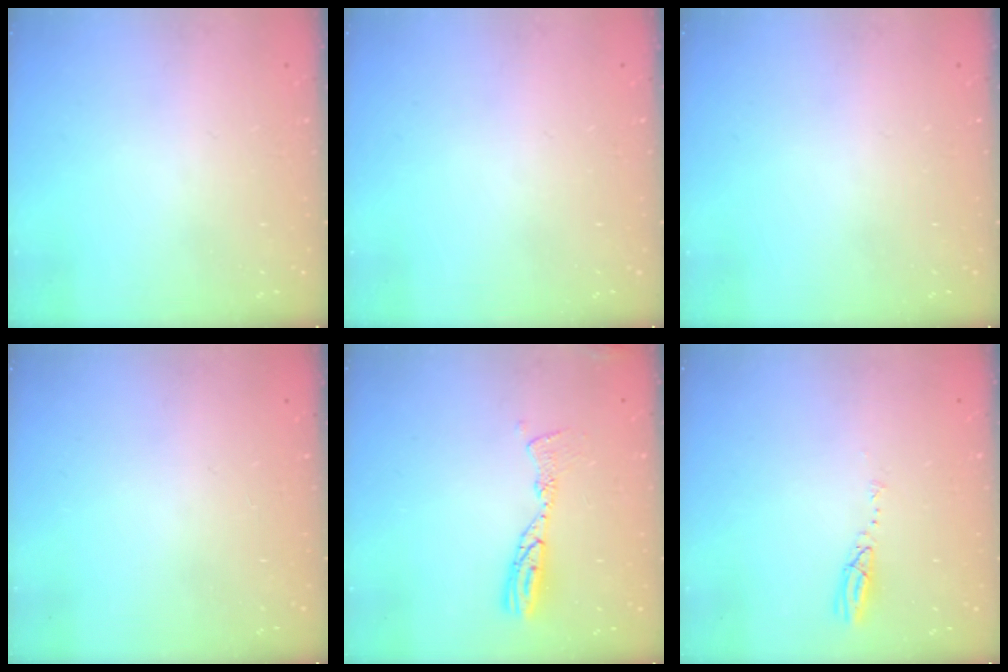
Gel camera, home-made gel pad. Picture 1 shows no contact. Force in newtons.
{"total": 0.0}
{"total": 0.0}
{"total": 0.0}
{"total": 9.7, "press": 9.7, "slide": 0.9}
{"total": 3.7, "press": 3.7, "slide": 0.1}